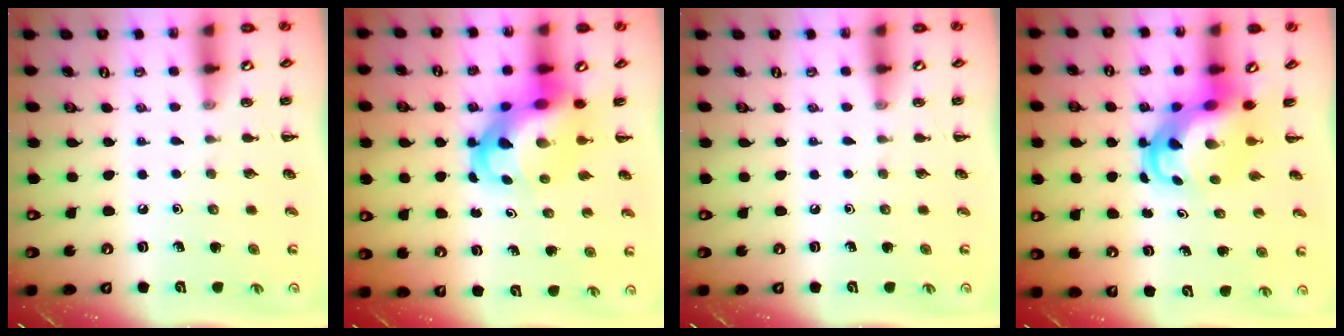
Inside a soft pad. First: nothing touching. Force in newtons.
{"total": 9.9, "press": 9.6, "slide": 2.7}
{"total": 0.0}
{"total": 5.7, "press": 5.4, "slide": 1.8}